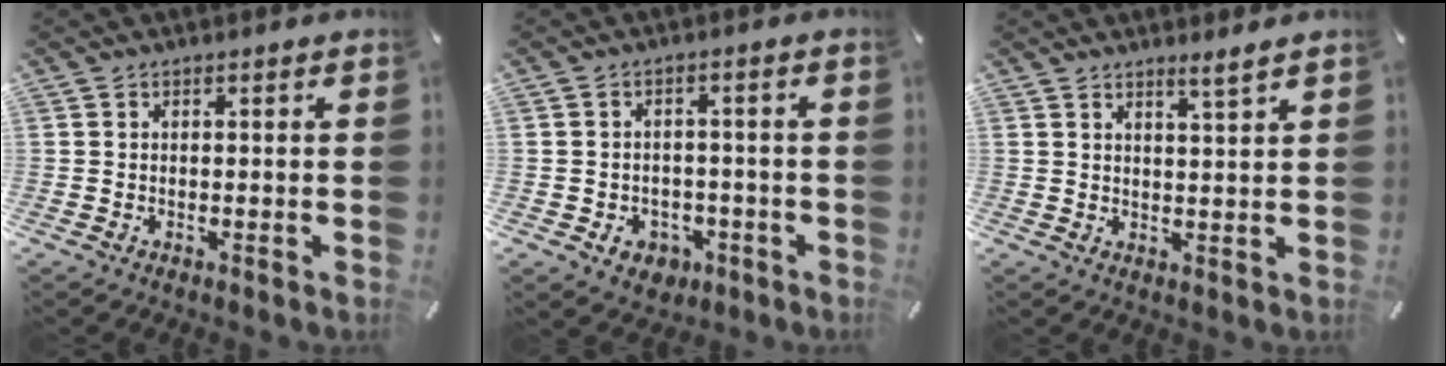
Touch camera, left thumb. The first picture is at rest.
{"total": 5.0, "force": [-2.0, 4.2, 1.8], "torque": [-0.022, 0.012, -0.034]}
{"total": 3.0, "force": [2.7, -0.5, 1.2], "torque": [-0.021, -0.020, 0.047]}